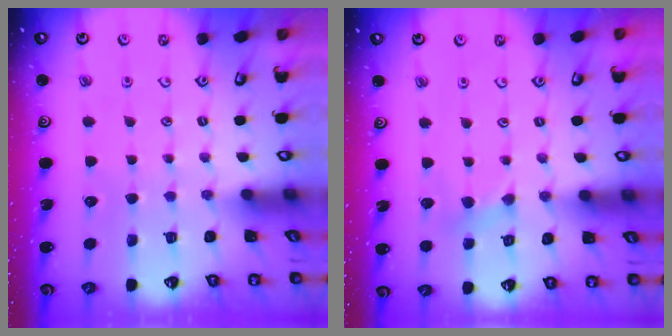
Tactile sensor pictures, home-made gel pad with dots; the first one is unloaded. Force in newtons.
{"total": 3.1, "press": 3.1, "slide": 0.4}